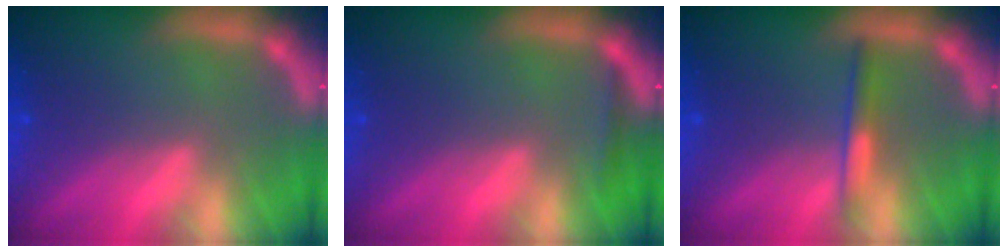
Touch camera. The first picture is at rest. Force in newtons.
{"total": 0.9}
{"total": 2.0}